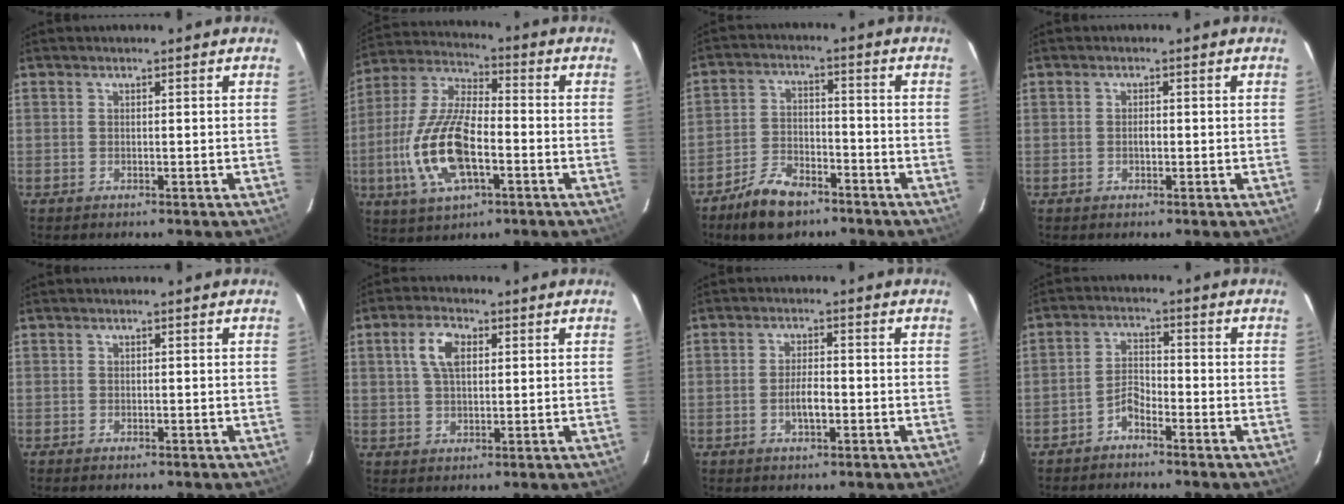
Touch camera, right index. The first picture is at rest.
{"total": 16.6, "force": [-4.7, 6.8, 14.4], "torque": [-0.312, -0.005, -0.090]}
{"total": 9.3, "force": [-6.8, 4.3, 4.6], "torque": [-0.111, 0.006, -0.122]}
{"total": 1.2, "force": [-0.3, 0.7, 0.9], "torque": [-0.015, 0.001, -0.005]}
{"total": 0.6, "force": [-0.5, 0.3, 0.2], "torque": [-0.007, -0.003, -0.010]}
{"total": 5.9, "force": [1.8, 3.2, 4.6], "torque": [-0.087, 0.014, 0.035]}
{"total": 3.7, "force": [-1.2, 1.3, 3.3], "torque": [-0.062, -0.001, -0.019]}
{"total": 3.4, "force": [-2.8, 1.3, 1.6], "torque": [-0.042, 0.014, -0.056]}